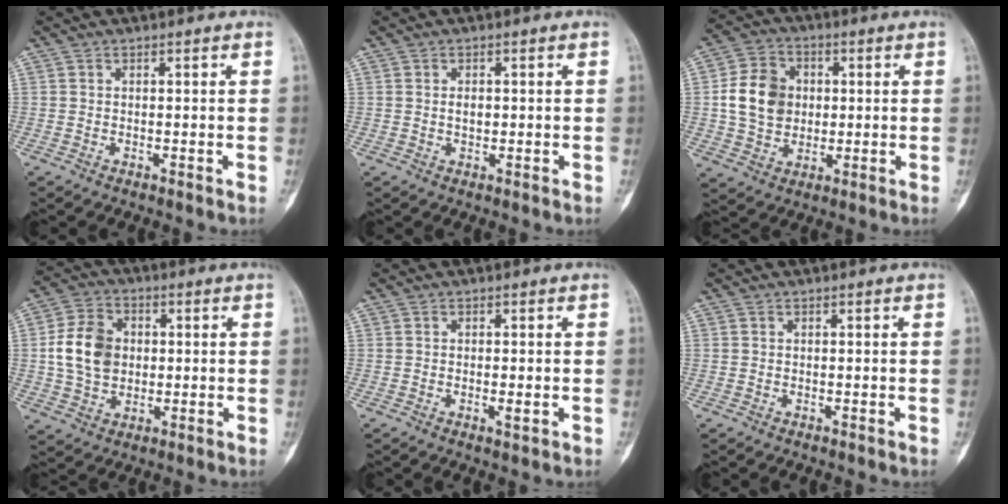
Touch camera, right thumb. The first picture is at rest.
{"total": 1.5, "force": [0.1, 1.0, 1.2], "torque": [-0.013, 0.000, 0.002]}
{"total": 11.3, "force": [0.8, 9.3, 6.4], "torque": [-0.093, 0.007, 0.014]}
{"total": 10.9, "force": [0.7, 8.4, 6.9], "torque": [-0.109, 0.009, 0.010]}
{"total": 1.6, "force": [-0.3, 0.5, 1.5], "torque": [-0.030, -0.006, -0.005]}
{"total": 0.0}